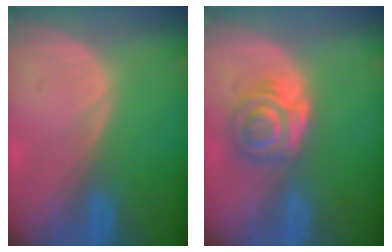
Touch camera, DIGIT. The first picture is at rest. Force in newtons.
{"total": 6.5, "press": 5.4, "slide": 3.7}